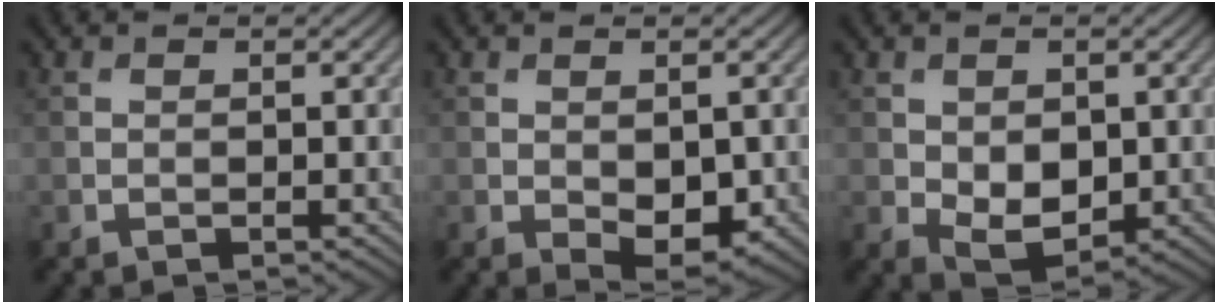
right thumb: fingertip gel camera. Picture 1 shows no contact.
{"total": 4.2, "force": [-0.9, 2.4, 3.4], "torque": [-0.056, -0.016, -0.005]}
{"total": 5.2, "force": [-0.4, 3.5, 3.8], "torque": [-0.078, -0.014, 0.002]}